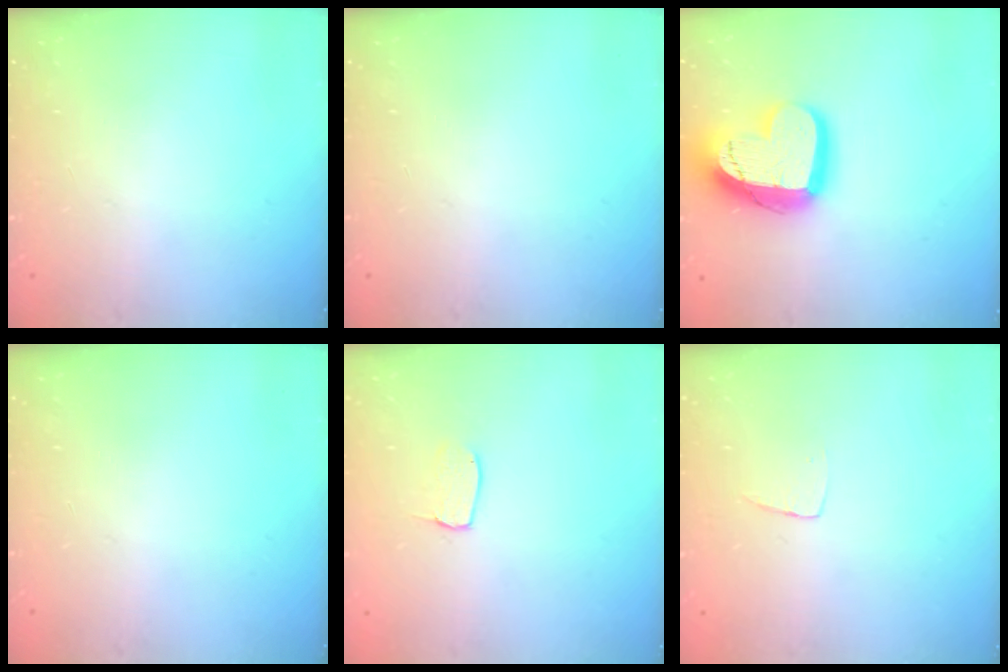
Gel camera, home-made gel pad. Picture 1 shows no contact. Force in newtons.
{"total": 0.0}
{"total": 19.5, "press": 19.4, "slide": 1.4}
{"total": 0.0}
{"total": 3.9, "press": 3.9, "slide": 0.2}
{"total": 3.7, "press": 3.7, "slide": 0.2}